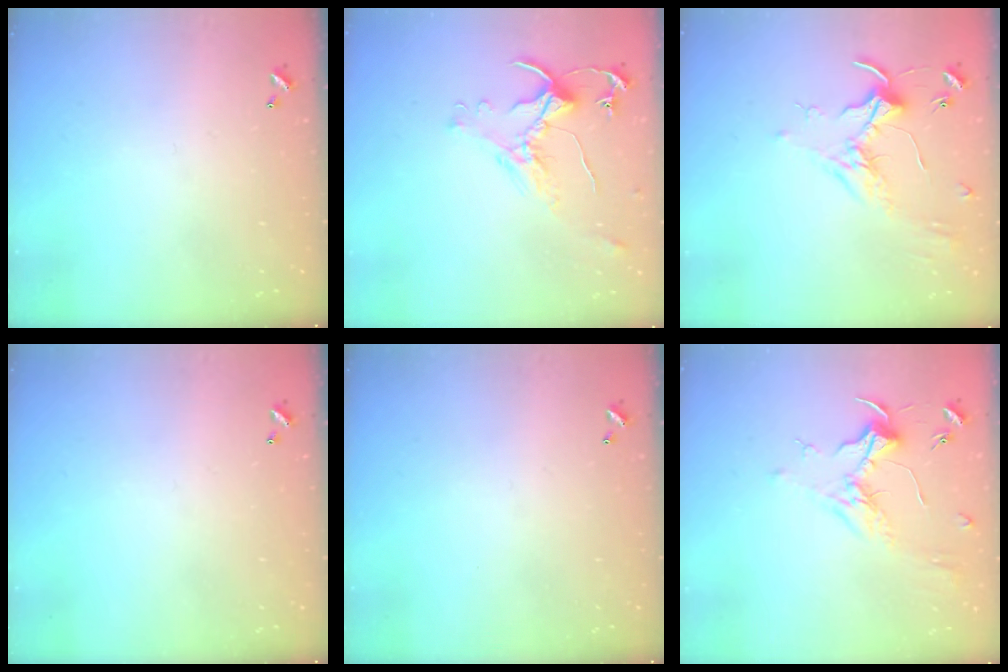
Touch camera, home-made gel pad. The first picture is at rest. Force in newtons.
{"total": 0.8, "press": 0.7, "slide": 0.3}
{"total": 1.7, "press": 1.6, "slide": 0.4}
{"total": 0.0}
{"total": 0.0}
{"total": 1.8, "press": 1.7, "slide": 0.6}